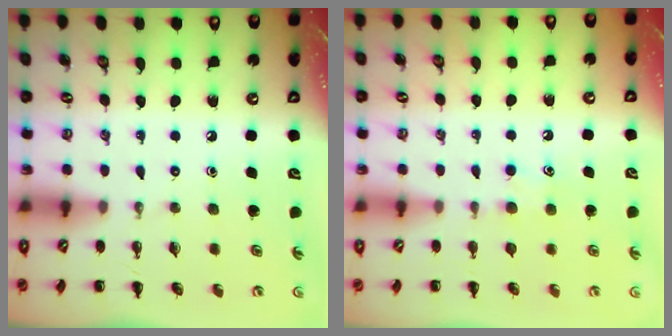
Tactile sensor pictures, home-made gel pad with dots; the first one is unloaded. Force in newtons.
{"total": 5.8, "press": 5.5, "slide": 1.7}